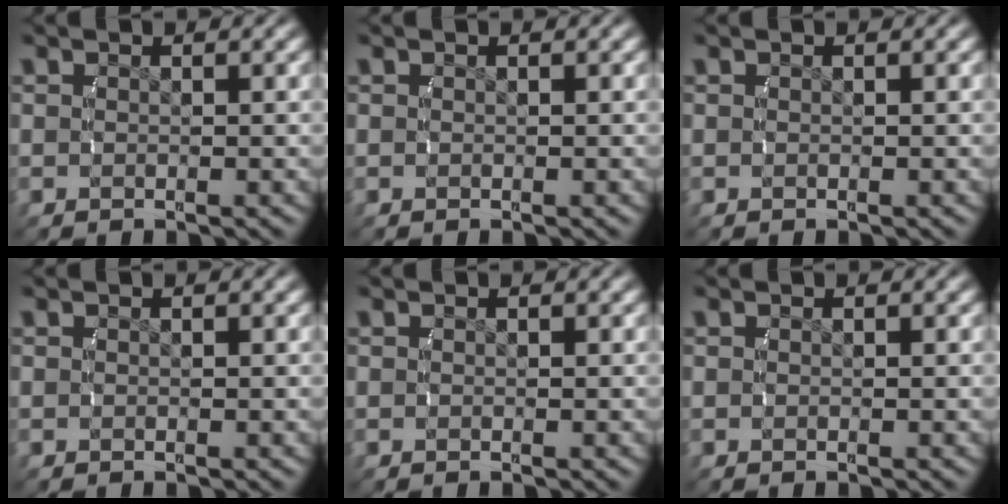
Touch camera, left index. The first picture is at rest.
{"total": 0.0}
{"total": 0.0}
{"total": 0.0}
{"total": 0.0}
{"total": 0.0}